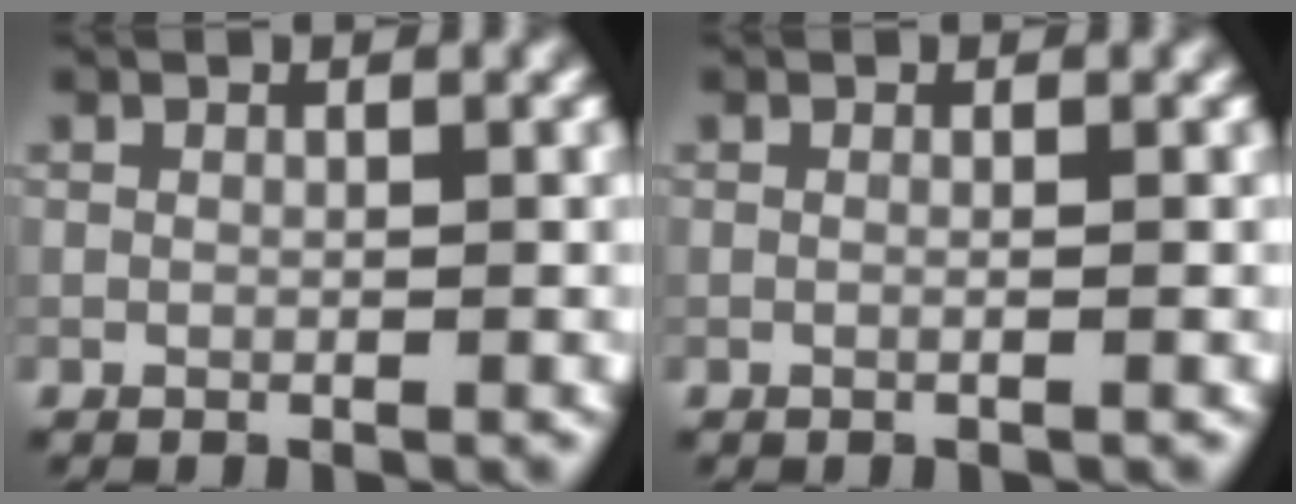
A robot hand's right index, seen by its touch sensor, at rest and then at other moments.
{"total": 1.0, "force": [0.1, 0.5, 0.9], "torque": [-0.008, -0.009, -0.011]}